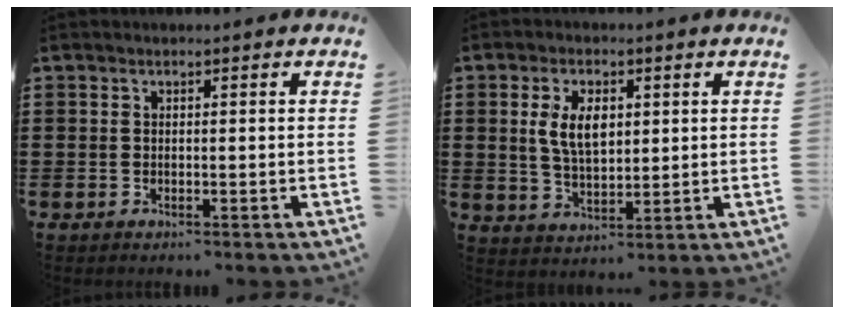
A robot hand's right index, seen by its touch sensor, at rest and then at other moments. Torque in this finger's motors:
{"motor_torque": [1.28, -0.12, 0.73, 0.15]}